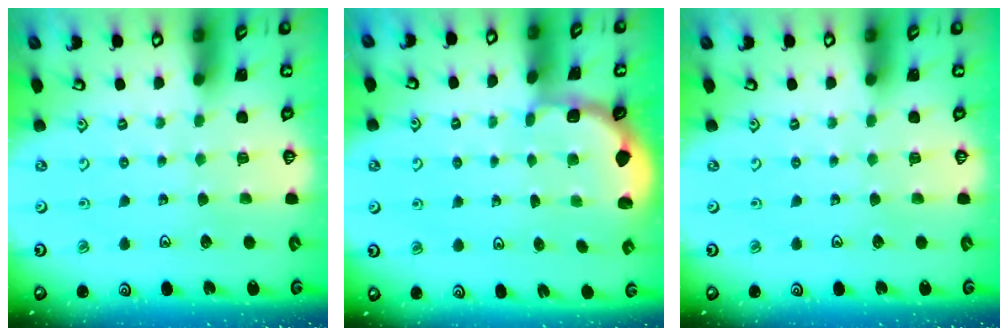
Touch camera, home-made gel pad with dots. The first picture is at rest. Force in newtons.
{"total": 1.8, "press": 1.7, "slide": 0.7}
{"total": 0.0}